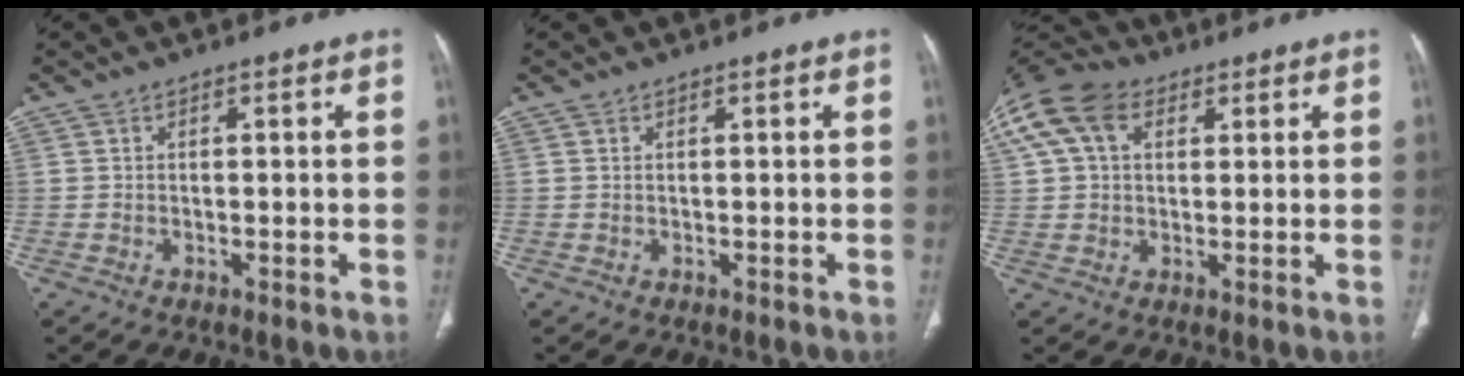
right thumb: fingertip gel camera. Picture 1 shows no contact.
{"total": 0.0}
{"total": 15.8, "force": [6.3, 10.9, 9.6], "torque": [-0.223, 0.039, 0.113]}